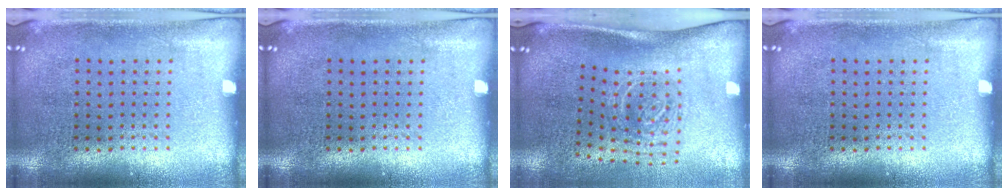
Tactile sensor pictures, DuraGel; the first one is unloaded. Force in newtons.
{"total": 0.0}
{"total": 1.9, "press": 1.3, "slide": 1.4}
{"total": 0.0}